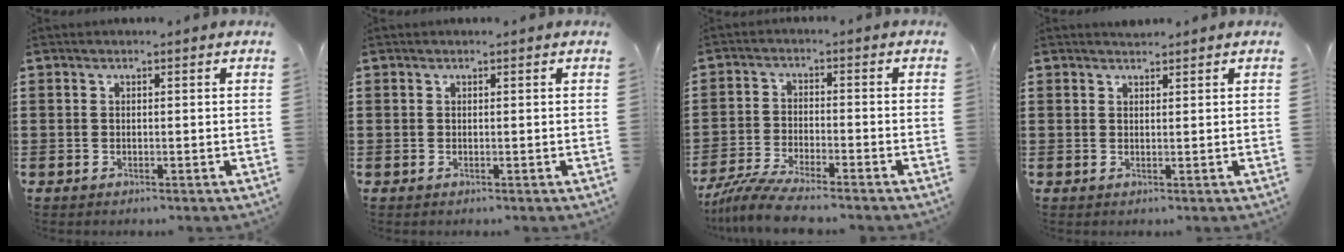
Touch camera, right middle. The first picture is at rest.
{"total": 0.0}
{"total": 5.7, "force": [-5.3, 0.0, 2.2], "torque": [-0.063, -0.021, -0.107]}
{"total": 1.0, "force": [1.0, 0.1, -0.2], "torque": [0.001, -0.001, 0.020]}